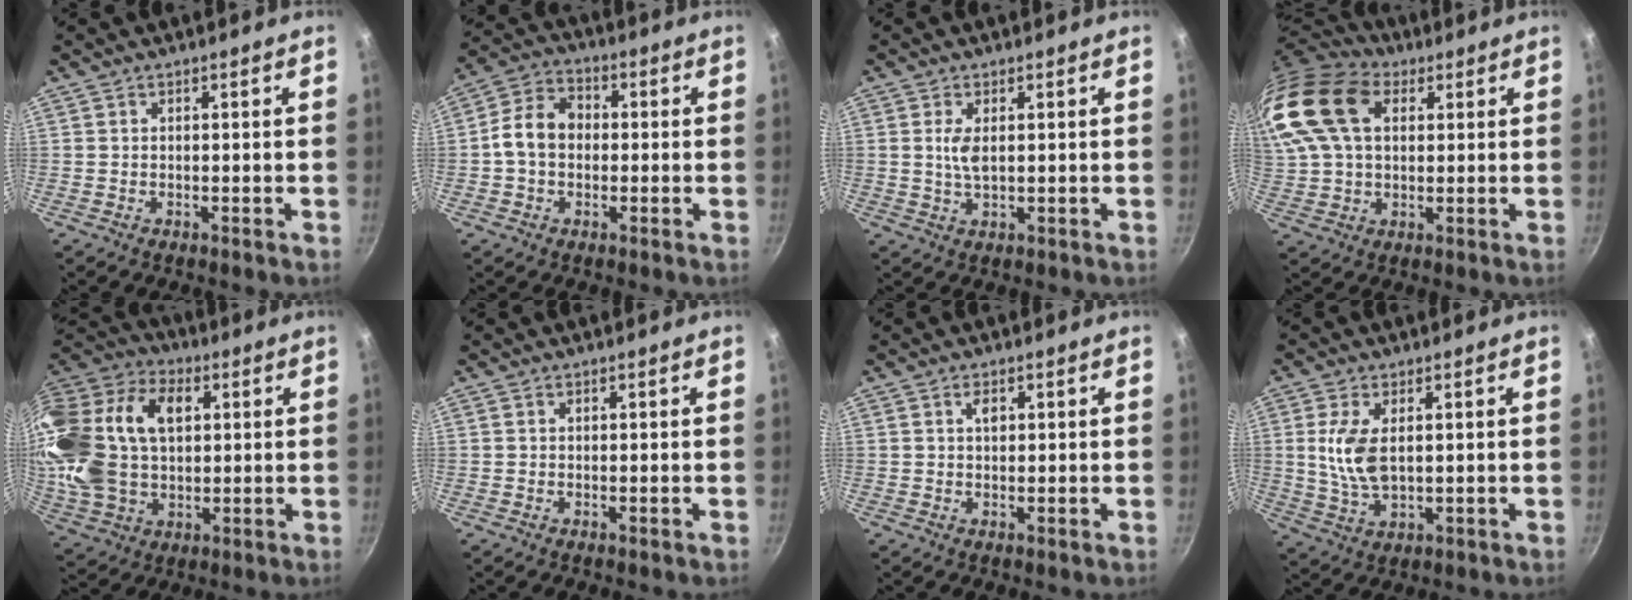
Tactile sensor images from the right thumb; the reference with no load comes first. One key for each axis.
{"total": 8.7, "fx": -0.3, "fy": 6.7, "fz": 5.5, "tx": -0.080, "ty": 0.025, "tz": -0.022}
{"total": 3.3, "fx": 0.7, "fy": 1.4, "fz": 2.9, "tx": -0.057, "ty": -0.004, "tz": 0.014}
{"total": 23.4, "fx": 8.1, "fy": 15.5, "fz": 15.6, "tx": -0.346, "ty": 0.029, "tz": 0.142}
{"total": 26.5, "fx": 5.1, "fy": 17.4, "fz": 19.3, "tx": -0.381, "ty": 0.019, "tz": 0.090}
{"total": 0.0}
{"total": 1.9, "fx": 0.7, "fy": 1.1, "fz": 1.4, "tx": -0.019, "ty": -0.002, "tz": 0.009}
{"total": 8.0, "fx": 1.3, "fy": 4.1, "fz": 6.8, "tx": -0.136, "ty": -0.007, "tz": 0.029}